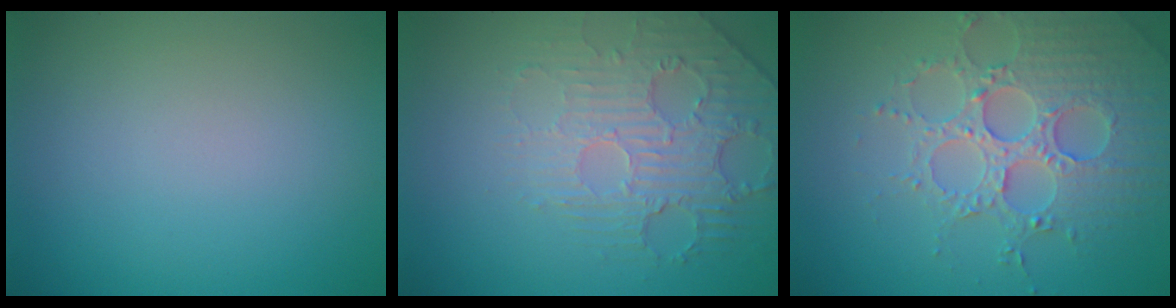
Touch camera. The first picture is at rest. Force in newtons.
{"total": 2.9, "press": 2.4, "slide": 1.6}
{"total": 4.7, "press": 4.7, "slide": 0.7}